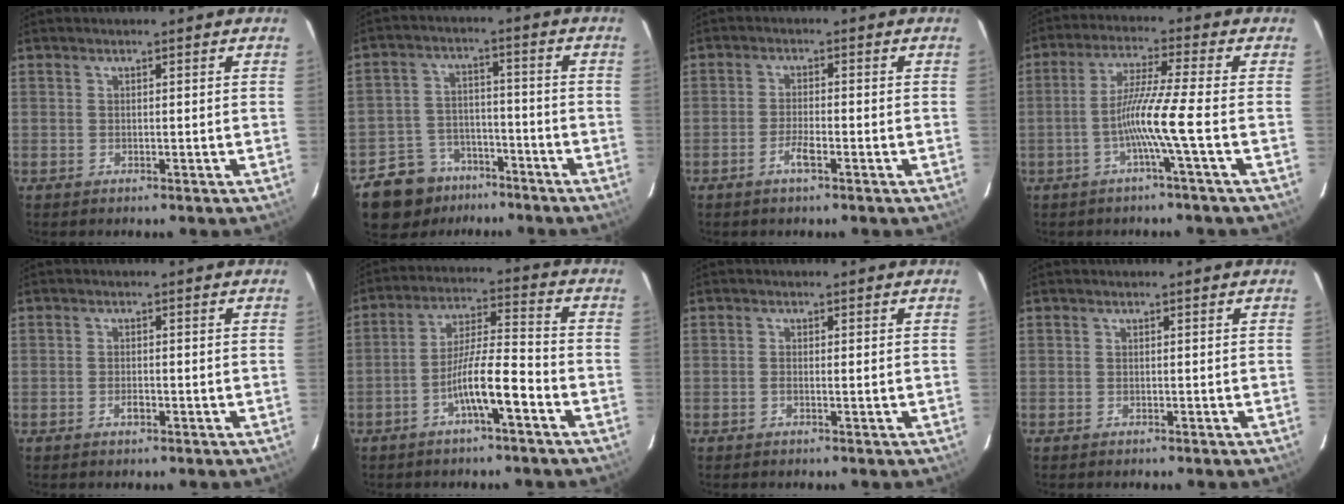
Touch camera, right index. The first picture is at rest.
{"total": 9.2, "force": [-6.6, 6.3, 1.4], "torque": [-0.029, 0.024, -0.106]}
{"total": 2.8, "force": [-1.6, 0.4, 2.3], "torque": [-0.044, 0.000, -0.030]}
{"total": 8.5, "force": [-2.5, -1.9, 7.9], "torque": [-0.150, -0.001, -0.050]}
{"total": 1.4, "force": [-0.6, 0.6, 1.1], "torque": [-0.021, 0.001, -0.009]}
{"total": 8.9, "force": [-4.1, 0.8, 7.8], "torque": [-0.144, 0.016, -0.074]}
{"total": 1.2, "force": [-0.1, 0.3, 1.1], "torque": [-0.021, 0.001, -0.002]}
{"total": 0.0}